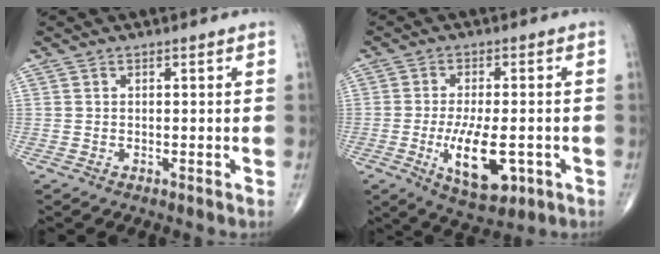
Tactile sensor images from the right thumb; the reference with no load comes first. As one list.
[{"total": 11.0, "force": [-3.0, 4.6, 9.5], "torque": [-0.153, -0.008, -0.039]}]